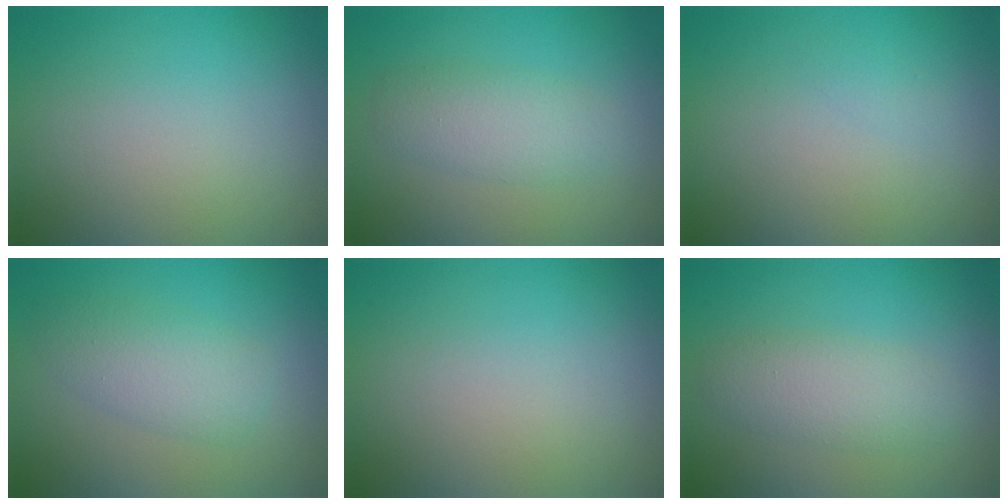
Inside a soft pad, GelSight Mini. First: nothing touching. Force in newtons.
{"total": 3.0, "press": 3.0, "slide": 0.1}
{"total": 0.5, "press": 0.5, "slide": 0.0}
{"total": 3.7, "press": 3.7, "slide": 0.2}
{"total": 0.0}
{"total": 2.0, "press": 1.9, "slide": 0.2}